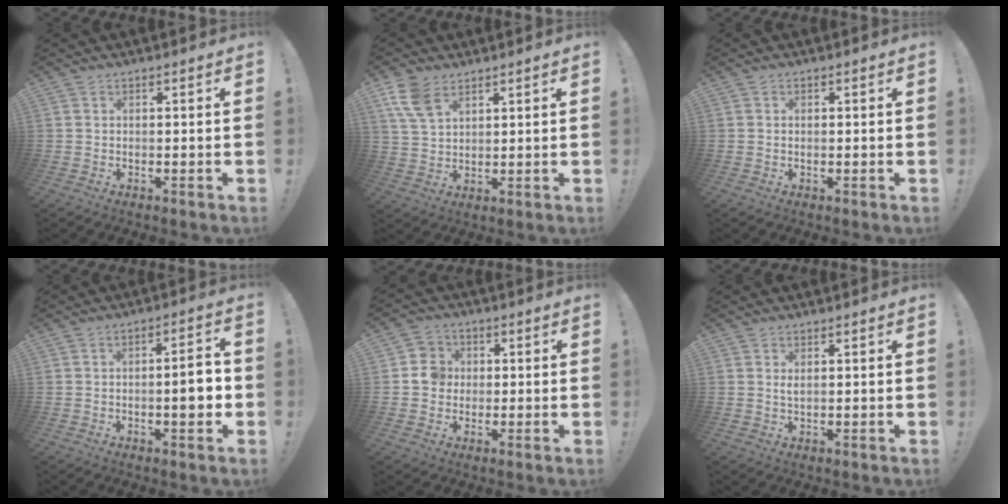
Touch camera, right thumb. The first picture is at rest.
{"total": 8.5, "force": [5.2, 4.6, 4.9], "torque": [-0.094, -0.016, 0.101]}
{"total": 0.0}
{"total": 7.2, "force": [-1.2, 2.0, 6.9], "torque": [-0.094, 0.002, -0.022]}
{"total": 6.4, "force": [-0.2, 6.1, 2.0], "torque": [-0.017, 0.012, -0.004]}
{"total": 1.2, "force": [0.5, 0.2, 1.0], "torque": [-0.013, -0.003, 0.007]}